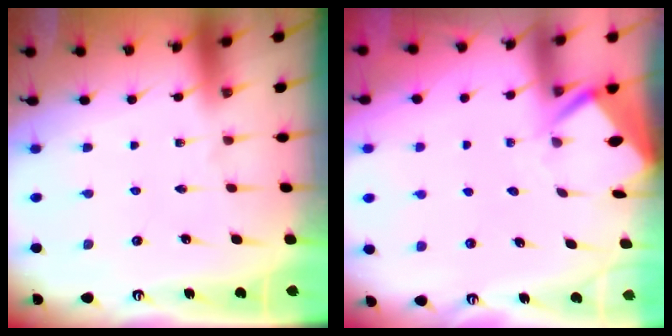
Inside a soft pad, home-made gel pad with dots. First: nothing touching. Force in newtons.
{"total": 3.5, "press": 3.5, "slide": 0.3}